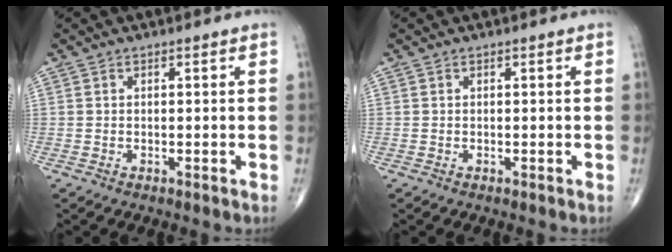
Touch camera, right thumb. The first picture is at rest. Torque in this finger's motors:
{"motor_torque": [-0.06, 0.06, 0.00, 0.00, 0.00]}